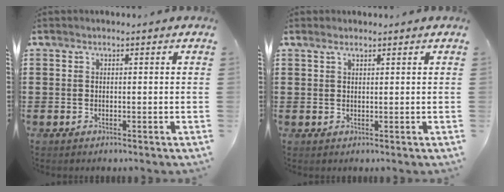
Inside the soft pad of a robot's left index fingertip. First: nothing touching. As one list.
[{"total": 1.0, "force": [0.8, 0.3, 0.6], "torque": [-0.015, 0.001, 0.015]}]